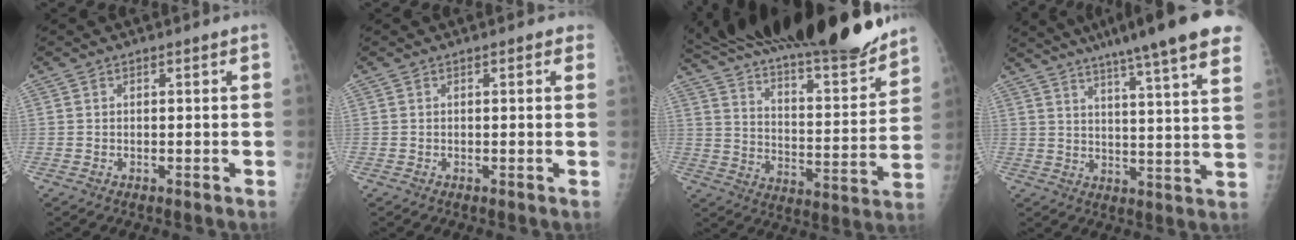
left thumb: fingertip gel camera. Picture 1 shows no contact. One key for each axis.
{"total": 1.7, "fx": 1.2, "fy": 0.7, "fz": 1.1, "tx": -0.001, "ty": 0.002, "tz": 0.008}
{"total": 29.1, "fx": 24.5, "fy": 6.2, "fz": 14.5, "tx": -0.218, "ty": -0.111, "tz": 0.366}
{"total": 21.5, "fx": 15.7, "fy": 1.7, "fz": 14.5, "tx": -0.202, "ty": -0.047, "tz": 0.203}